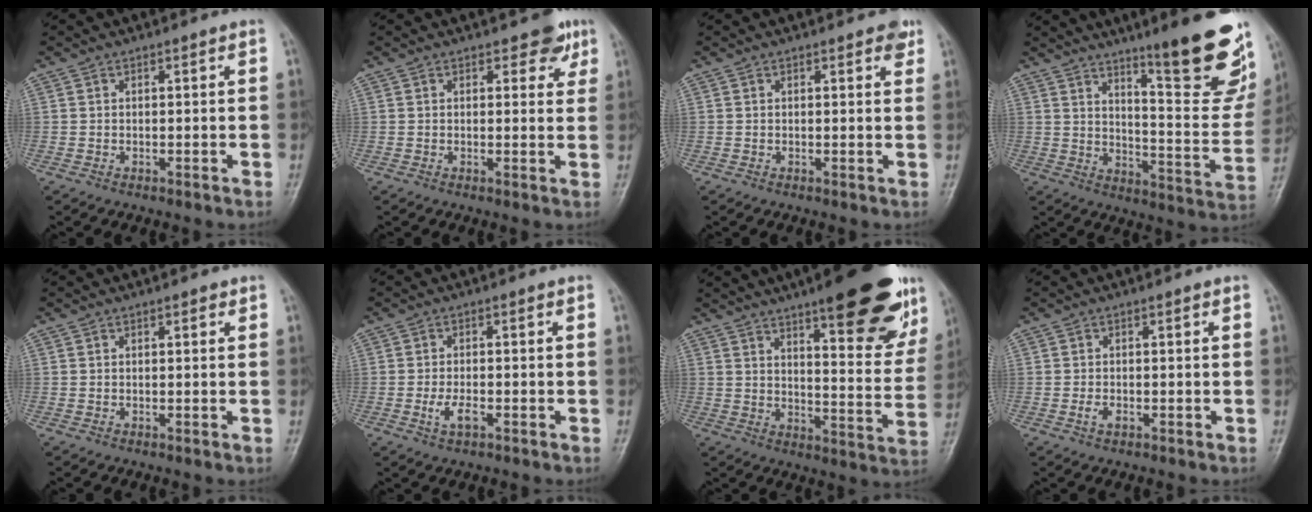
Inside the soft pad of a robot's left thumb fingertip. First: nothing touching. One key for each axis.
{"total": 4.1, "fx": 2.4, "fy": 2.3, "fz": 2.4, "tx": -0.001, "ty": -0.008, "tz": 0.024}
{"total": 2.1, "fx": 1.3, "fy": 1.0, "fz": 1.4, "tx": -0.005, "ty": -0.003, "tz": 0.011}
{"total": 20.9, "fx": 13.9, "fy": 3.6, "fz": 15.1, "tx": -0.165, "ty": -0.097, "tz": 0.203}
{"total": 1.1, "fx": 0.5, "fy": 0.6, "fz": 0.9, "tx": -0.008, "ty": 0.001, "tz": 0.003}
{"total": 3.7, "fx": -1.4, "fy": 1.7, "fz": 3.0, "tx": -0.059, "ty": 0.008, "tz": -0.025}
{"total": 24.3, "fx": 15.0, "fy": 6.8, "fz": 17.9, "tx": -0.200, "ty": -0.058, "tz": 0.200}
{"total": 2.2, "fx": -0.6, "fy": 1.2, "fz": 1.8, "tx": -0.030, "ty": 0.007, "tz": -0.012}